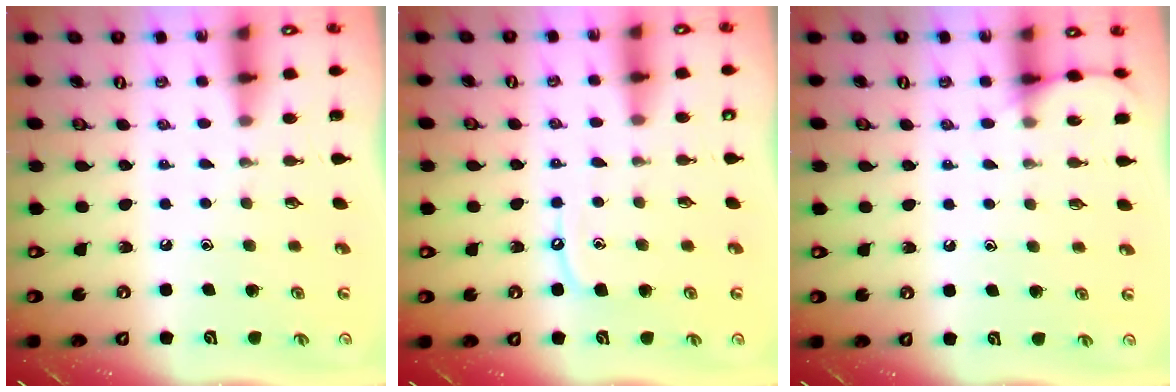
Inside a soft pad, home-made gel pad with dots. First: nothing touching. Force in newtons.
{"total": 5.0, "press": 5.0, "slide": 0.6}
{"total": 6.7, "press": 6.6, "slide": 0.8}